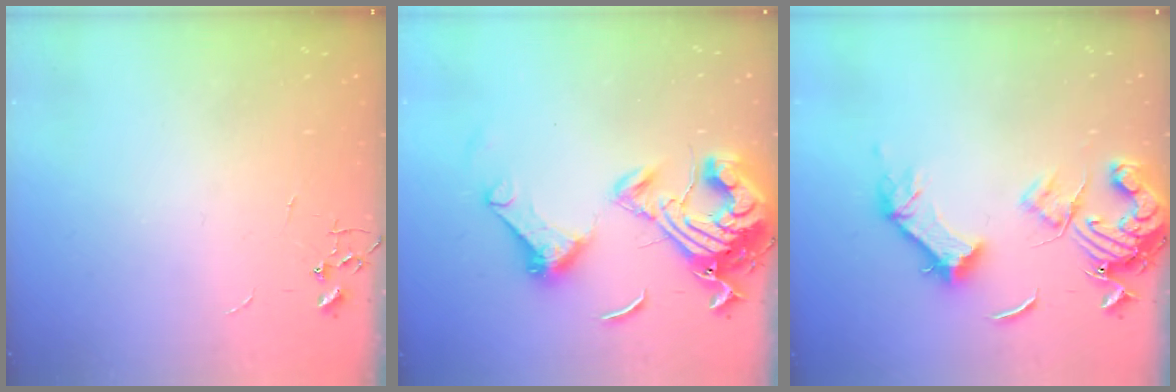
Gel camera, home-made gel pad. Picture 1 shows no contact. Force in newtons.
{"total": 19.7, "press": 19.6, "slide": 2.2}
{"total": 15.3, "press": 15.2, "slide": 2.0}